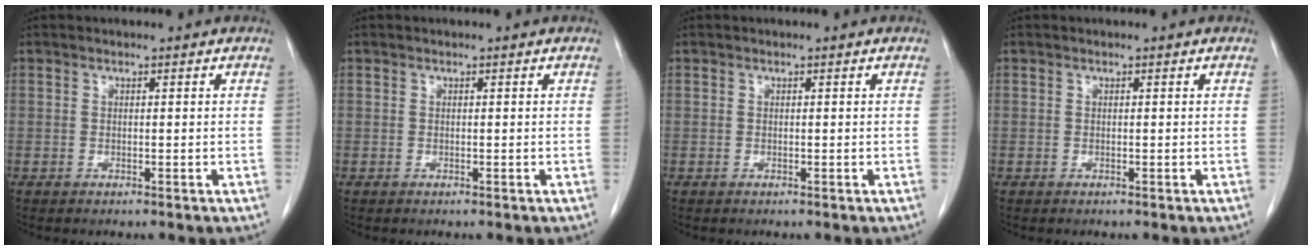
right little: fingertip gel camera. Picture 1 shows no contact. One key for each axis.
{"total": 0.0}
{"total": 0.0}
{"total": 0.0}